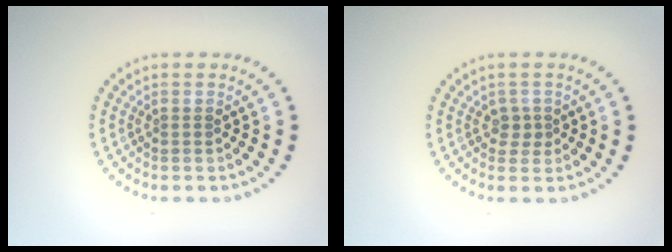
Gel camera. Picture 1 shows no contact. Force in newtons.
{"total": 1.2, "press": 1.1, "slide": 0.6}